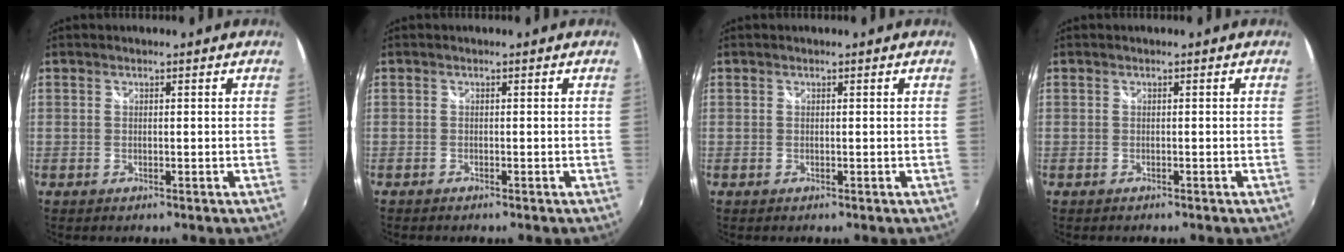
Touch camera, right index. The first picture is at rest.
{"total": 0.7, "force": [-0.7, -0.1, 0.1], "torque": [-0.007, -0.004, -0.015]}
{"total": 0.0}
{"total": 0.7, "force": [-0.7, 0.0, 0.2], "torque": [-0.008, -0.003, -0.010]}